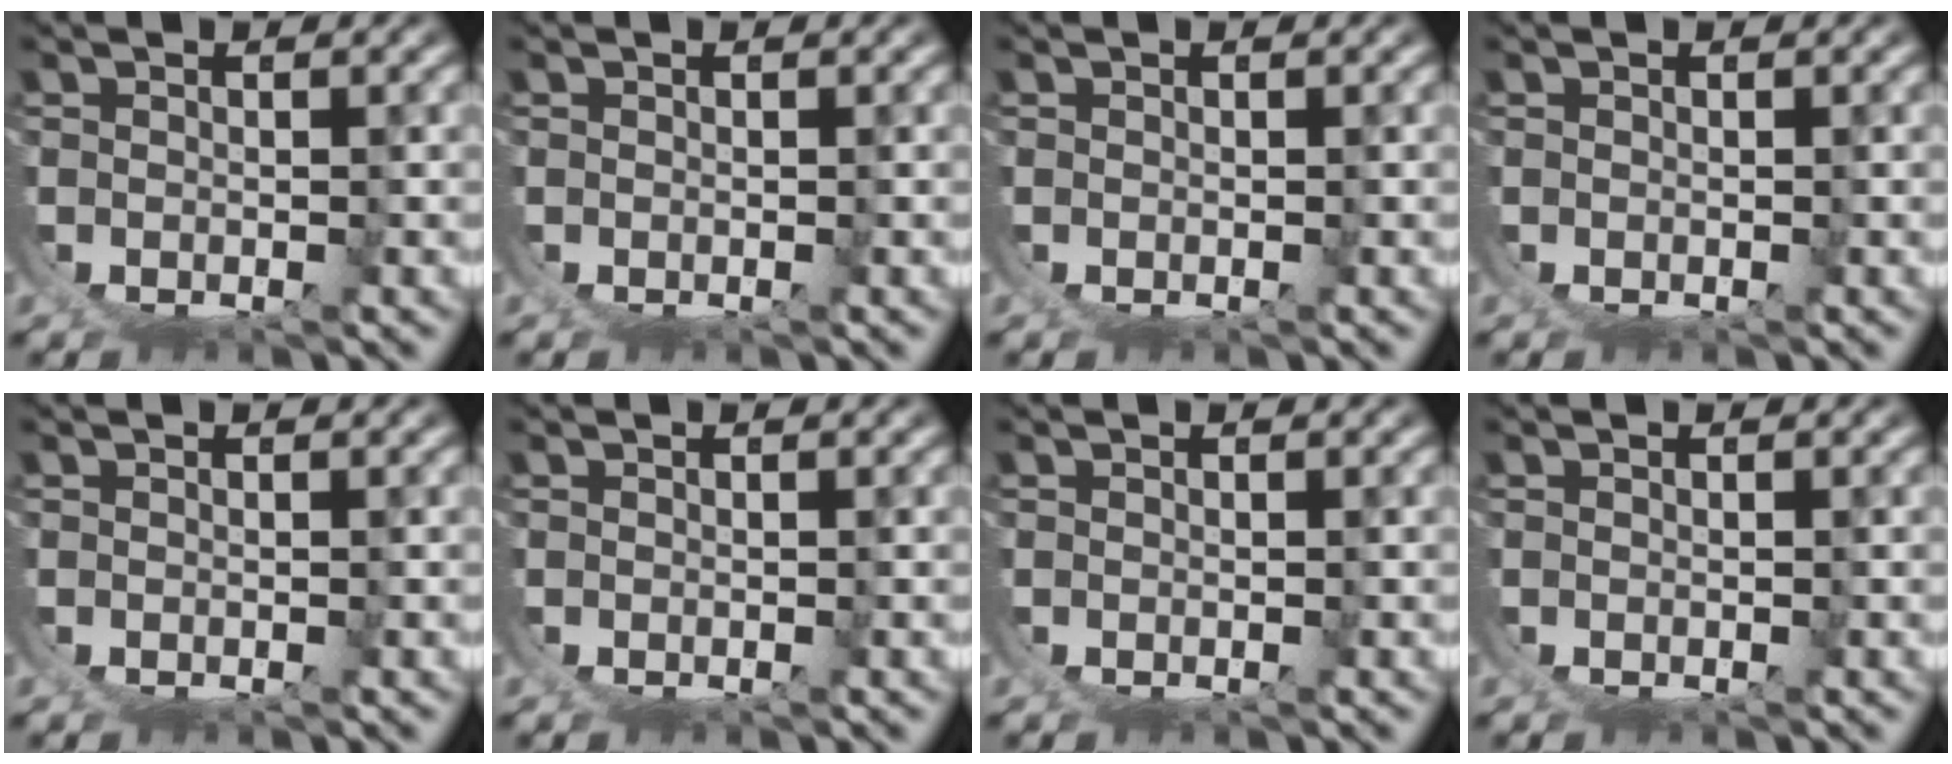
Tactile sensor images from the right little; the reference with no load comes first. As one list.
[{"total": 0.0}, {"total": 0.0}, {"total": 0.0}, {"total": 0.0}, {"total": 0.0}, {"total": 0.0}, {"total": 0.0}]